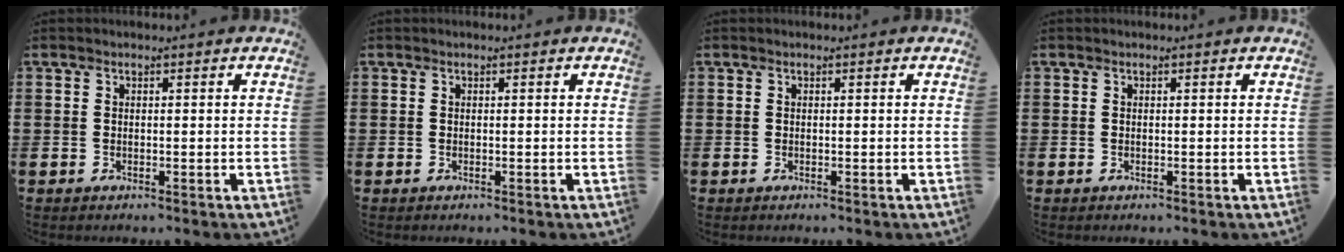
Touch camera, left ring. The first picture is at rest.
{"total": 0.0}
{"total": 0.0}
{"total": 0.0}